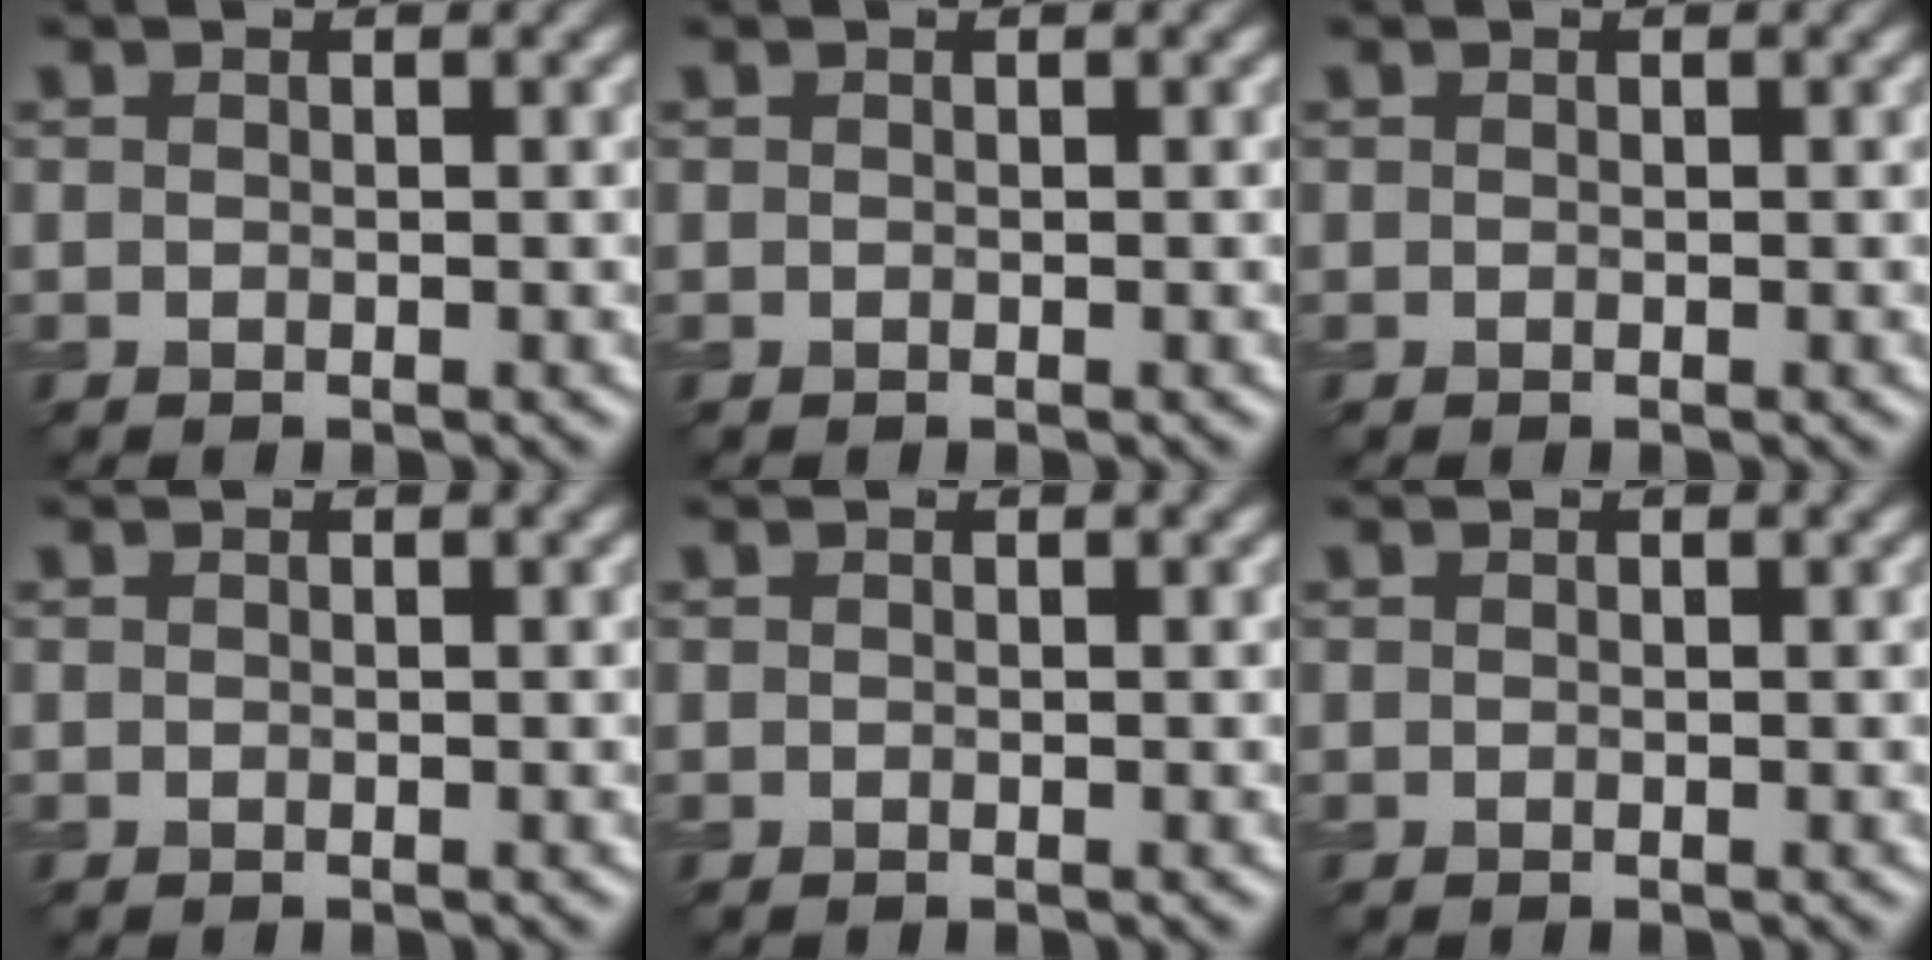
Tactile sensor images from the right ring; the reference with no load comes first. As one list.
[{"total": 0.0}, {"total": 0.0}, {"total": 0.0}, {"total": 0.0}, {"total": 0.0}]